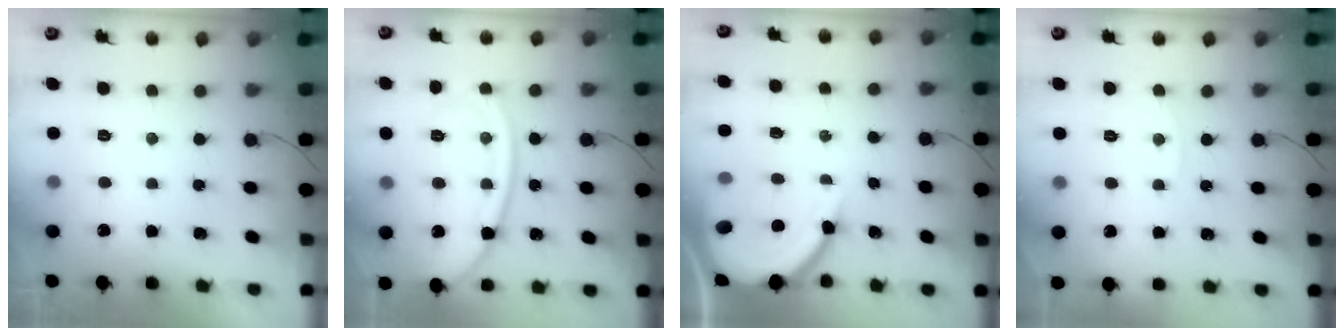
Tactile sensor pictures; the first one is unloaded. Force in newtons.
{"total": 14.0, "press": 13.9, "slide": 1.1}
{"total": 10.4, "press": 10.3, "slide": 1.3}
{"total": 3.0, "press": 3.0, "slide": 0.4}